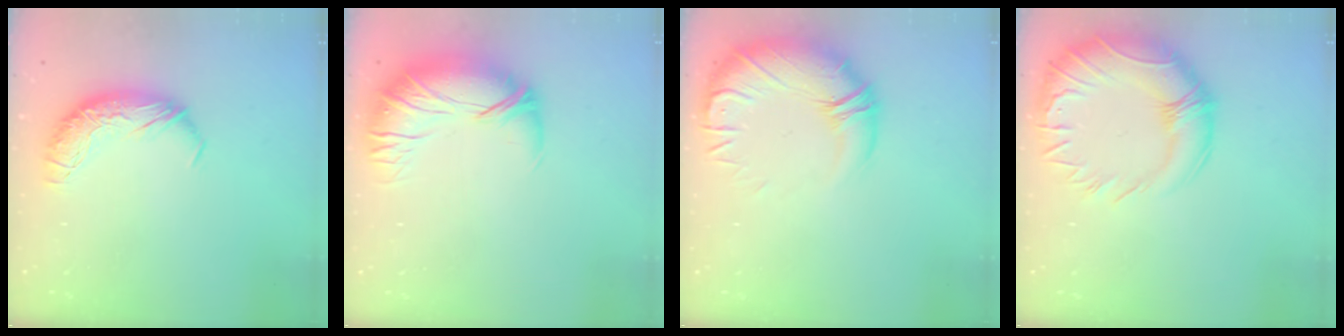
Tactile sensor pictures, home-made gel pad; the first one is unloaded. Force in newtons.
{"total": 2.8, "press": 0.1, "slide": 2.8}
{"total": 3.2, "press": 1.0, "slide": 3.0}
{"total": 8.6, "press": 6.9, "slide": 5.2}